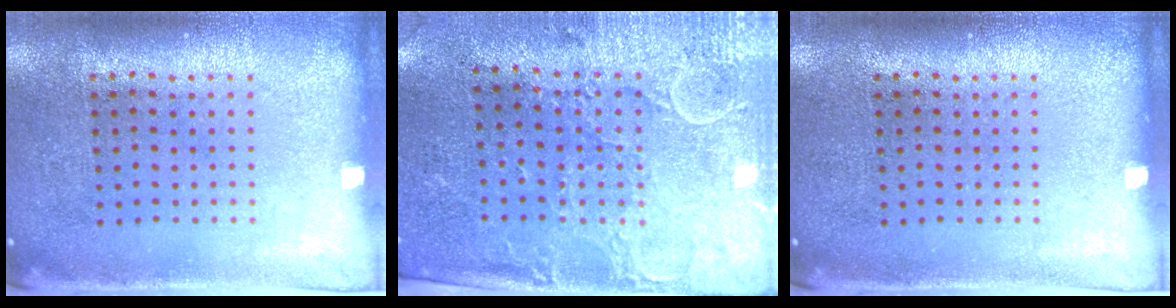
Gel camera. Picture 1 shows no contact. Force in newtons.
{"total": 2.9, "press": 2.5, "slide": 1.5}
{"total": 0.0}